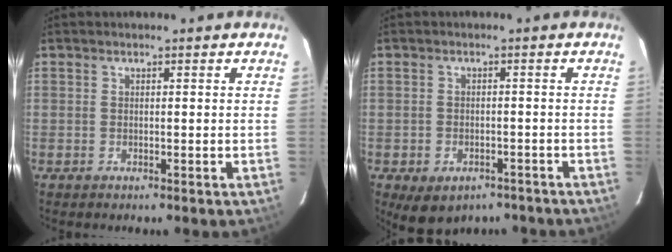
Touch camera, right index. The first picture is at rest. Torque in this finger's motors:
{"motor_torque": [0.98, -0.84, 0.42, 0.03]}